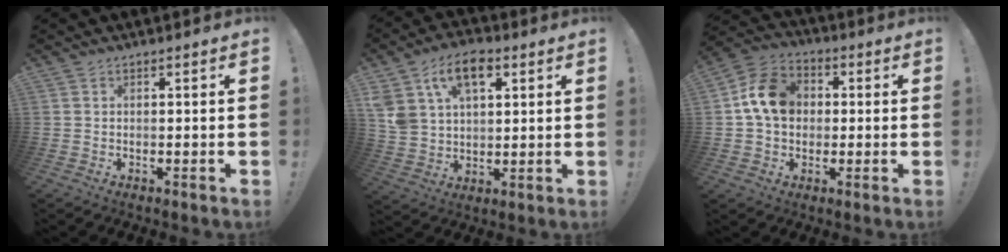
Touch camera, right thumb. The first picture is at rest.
{"total": 14.4, "force": [6.9, 9.1, 8.7], "torque": [-0.155, -0.020, 0.130]}
{"total": 13.3, "force": [2.2, 10.7, 7.7], "torque": [-0.120, 0.011, 0.048]}